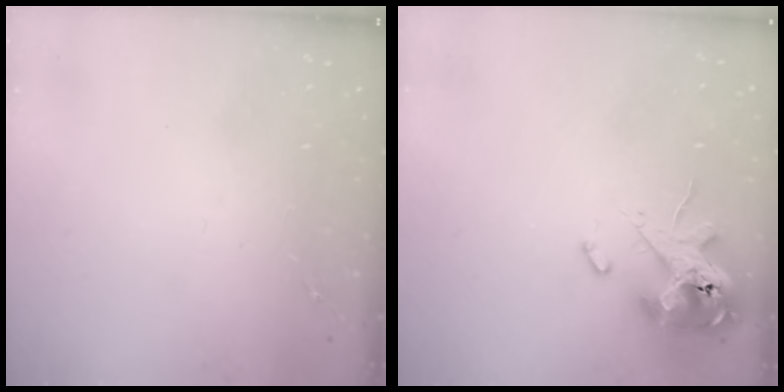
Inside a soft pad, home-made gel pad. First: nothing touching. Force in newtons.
{"total": 14.6, "press": 14.4, "slide": 2.8}